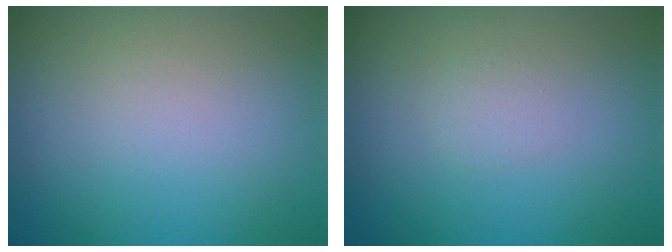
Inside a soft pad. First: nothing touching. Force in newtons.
{"total": 0.8, "press": 0.8, "slide": 0.1}